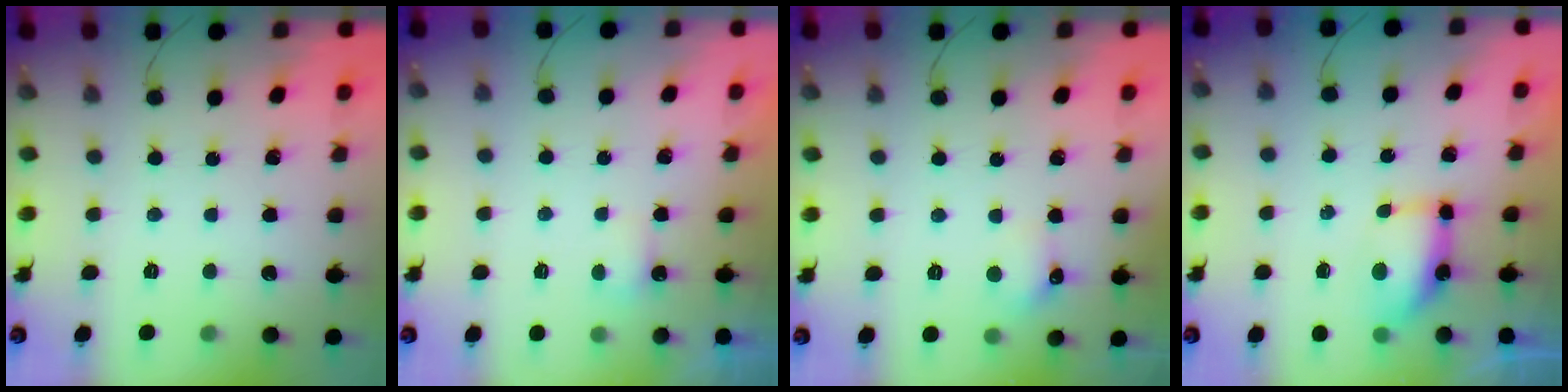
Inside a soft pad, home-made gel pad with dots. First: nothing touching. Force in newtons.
{"total": 2.8, "press": 2.7, "slide": 0.7}
{"total": 5.4, "press": 5.1, "slide": 1.9}
{"total": 7.3, "press": 7.3, "slide": 0.7}